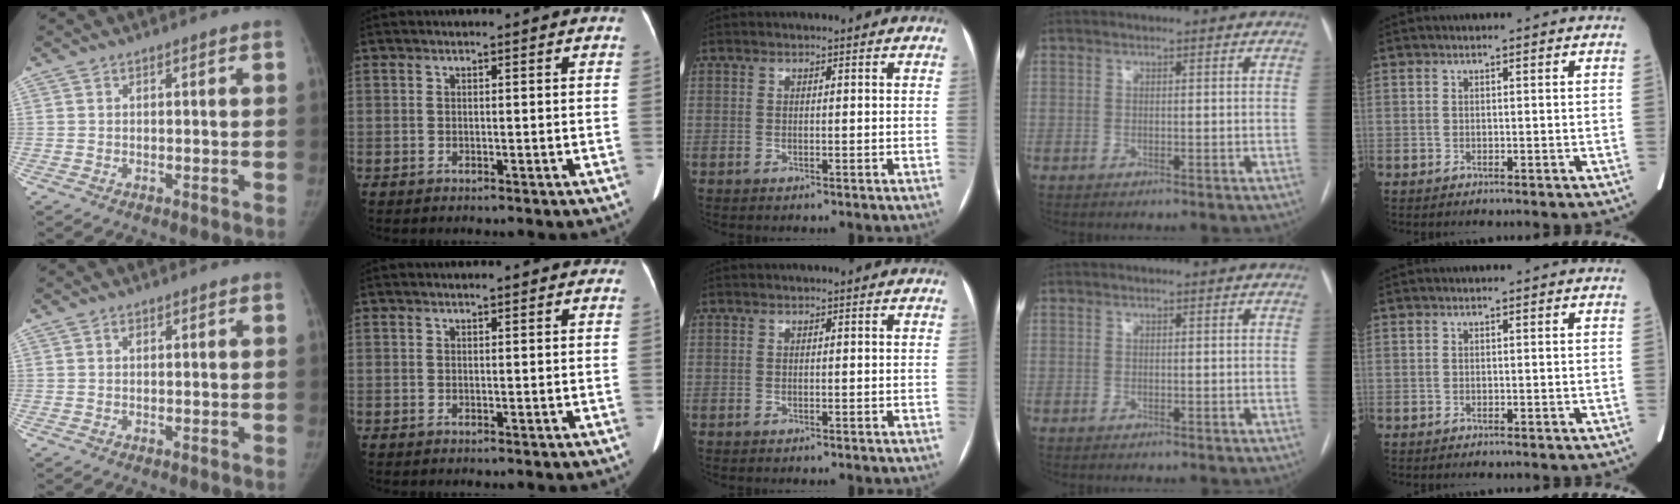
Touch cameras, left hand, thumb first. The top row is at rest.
{"thumb": {"total": 0.6, "force": [0.3, 0.4, 0.4], "torque": [-0.004, -0.001, 0.004]}, "index": {"total": 1.0, "force": [0.8, 0.3, 0.6], "torque": [-0.012, 0.008, 0.009]}}